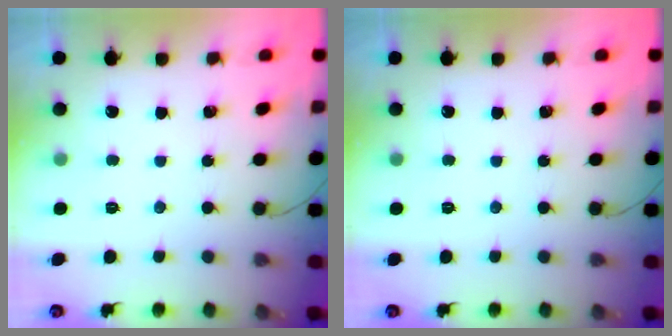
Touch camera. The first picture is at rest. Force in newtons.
{"total": 0.0}